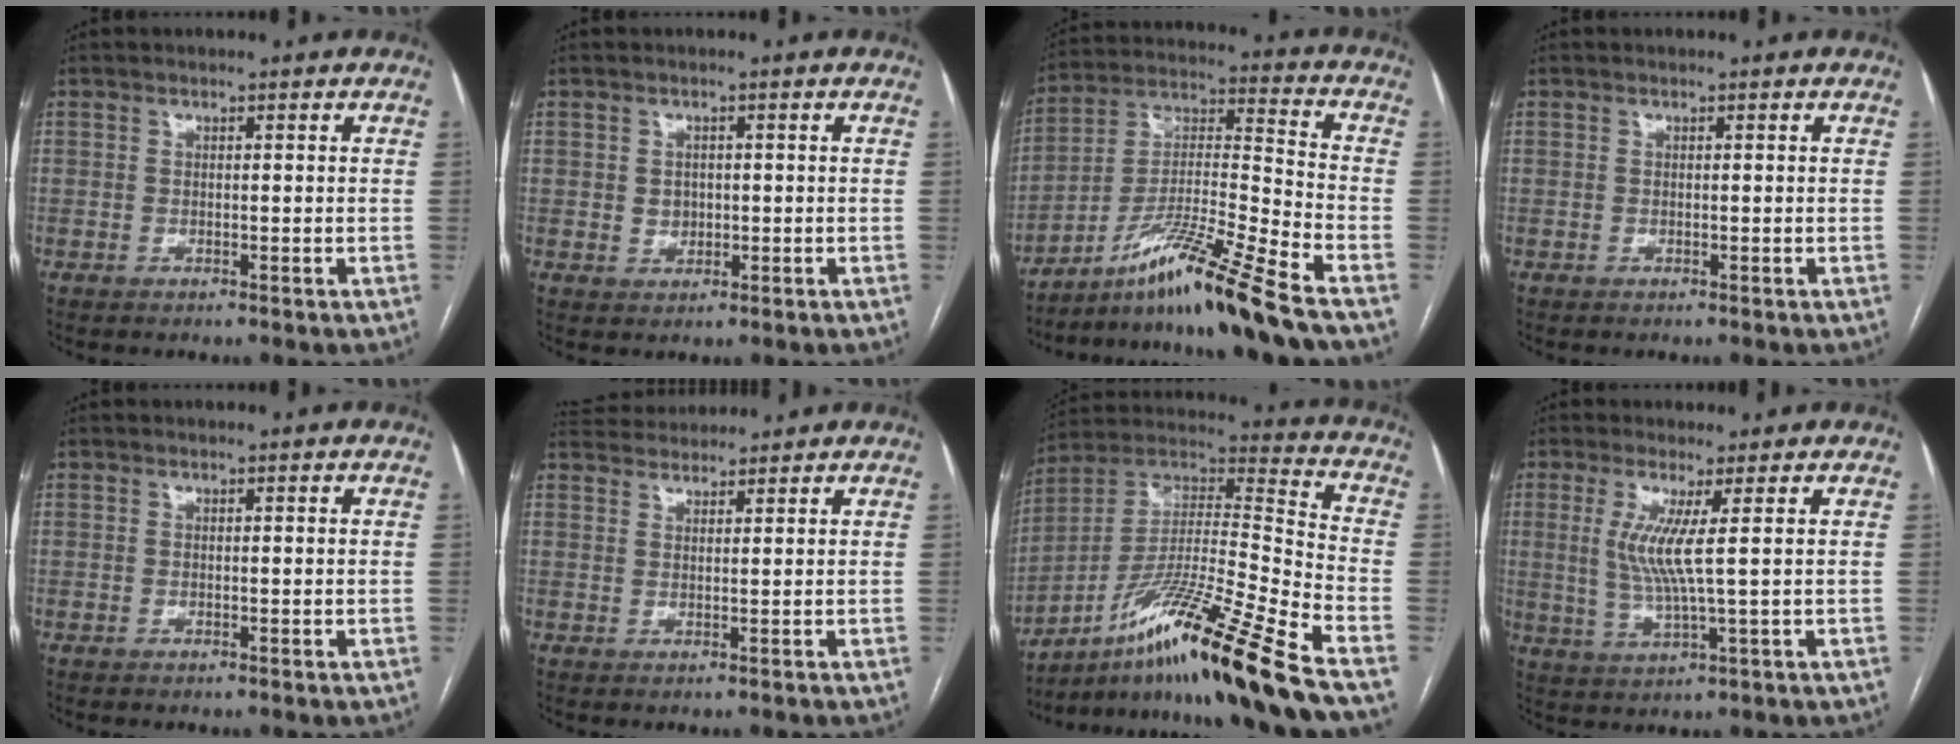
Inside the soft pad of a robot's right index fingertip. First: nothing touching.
{"total": 2.0, "force": [0.0, 1.8, 0.9], "torque": [-0.013, 0.002, 0.005]}
{"total": 15.1, "force": [-11.1, -2.2, 10.0], "torque": [-0.198, -0.007, -0.197]}
{"total": 0.0}
{"total": 0.0}
{"total": 4.6, "force": [4.5, 0.6, 0.7], "torque": [-0.020, 0.037, 0.074]}
{"total": 21.0, "force": [-14.2, -2.4, 15.3], "torque": [-0.287, -0.010, -0.253]}
{"total": 6.0, "force": [1.3, -0.5, 5.8], "torque": [-0.126, -0.006, 0.029]}